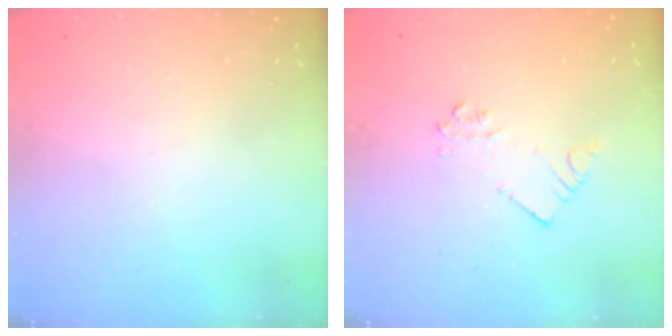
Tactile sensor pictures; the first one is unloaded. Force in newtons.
{"total": 3.2, "press": 3.2, "slide": 0.2}